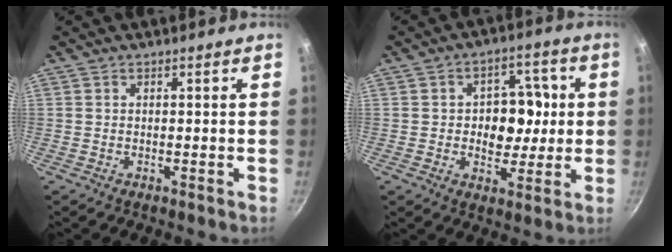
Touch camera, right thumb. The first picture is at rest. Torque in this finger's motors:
{"motor_torque": [-0.08, 0.74, 0.22, 0.64, 0.04]}